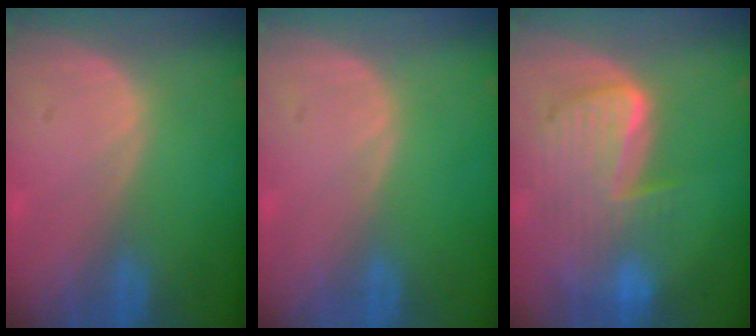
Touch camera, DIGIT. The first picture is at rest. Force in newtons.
{"total": 0.0}
{"total": 9.9, "press": 8.5, "slide": 5.0}